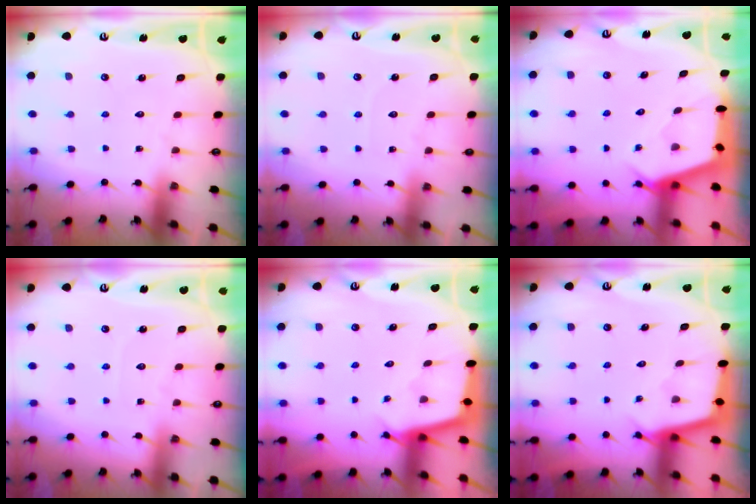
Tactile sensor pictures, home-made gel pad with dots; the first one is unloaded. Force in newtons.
{"total": 2.9, "press": 2.8, "slide": 0.4}
{"total": 3.0, "press": 2.9, "slide": 0.3}
{"total": 2.4, "press": 2.4, "slide": 0.3}
{"total": 2.5, "press": 2.5, "slide": 0.2}
{"total": 2.3, "press": 2.3, "slide": 0.2}